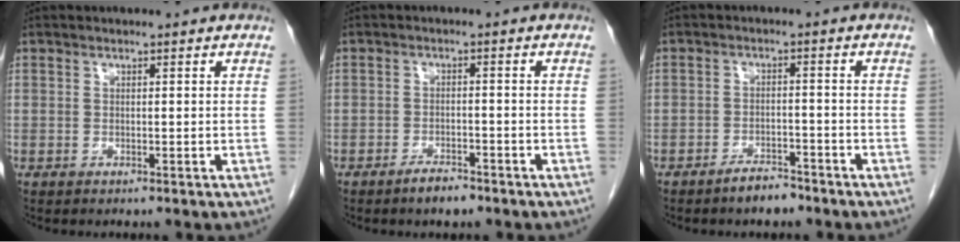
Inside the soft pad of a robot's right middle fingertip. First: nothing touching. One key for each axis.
{"total": 3.0, "fx": -2.3, "fy": 0.8, "fz": 1.6, "tx": -0.034, "ty": -0.002, "tz": -0.037}
{"total": 3.4, "fx": -2.9, "fy": 1.0, "fz": 1.5, "tx": -0.030, "ty": 0.000, "tz": -0.047}